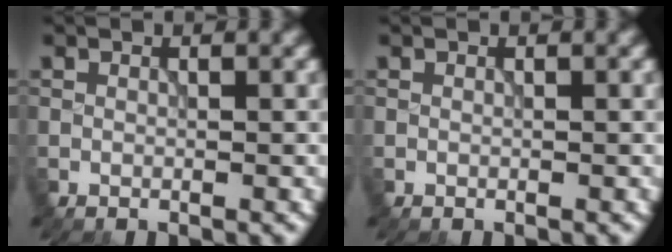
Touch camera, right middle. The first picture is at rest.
{"total": 0.0}